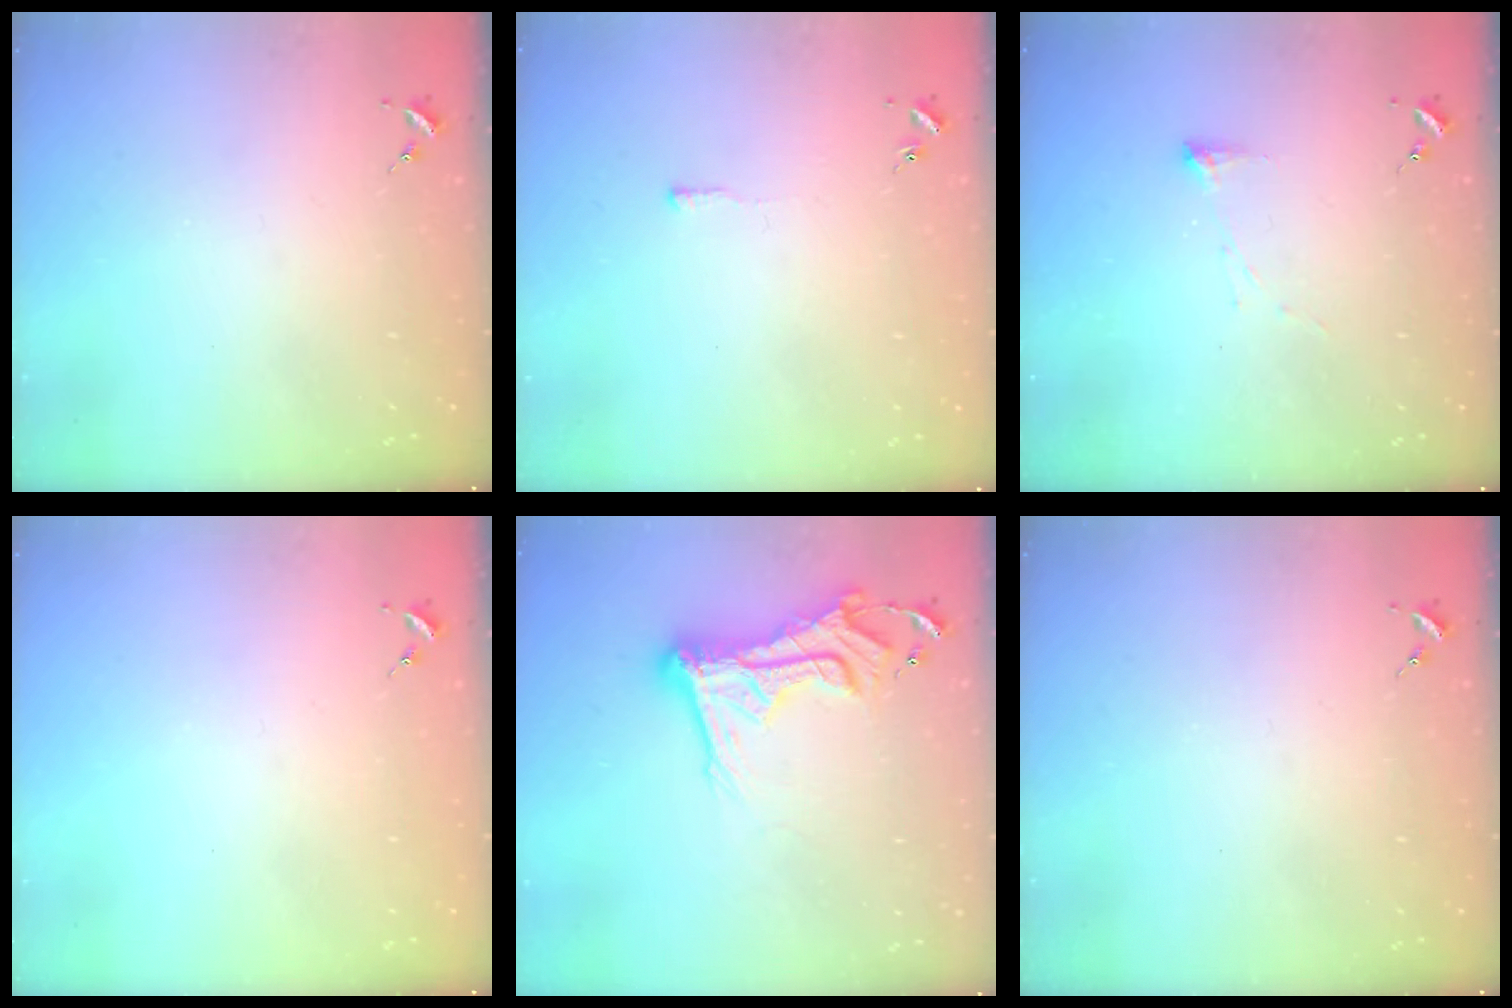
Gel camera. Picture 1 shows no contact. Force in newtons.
{"total": 2.9, "press": 2.9, "slide": 0.5}
{"total": 3.7, "press": 3.7, "slide": 0.4}
{"total": 0.0}
{"total": 16.2, "press": 16.1, "slide": 1.6}
{"total": 0.0}